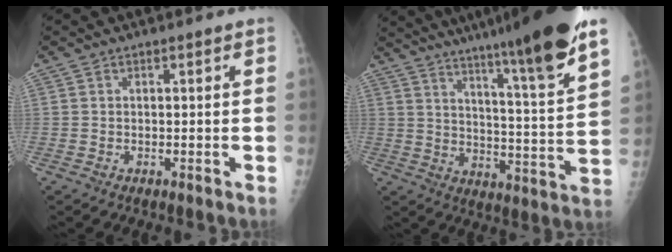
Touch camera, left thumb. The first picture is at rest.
{"total": 22.7, "force": [16.3, 0.8, 15.8], "torque": [-0.224, -0.074, 0.237]}